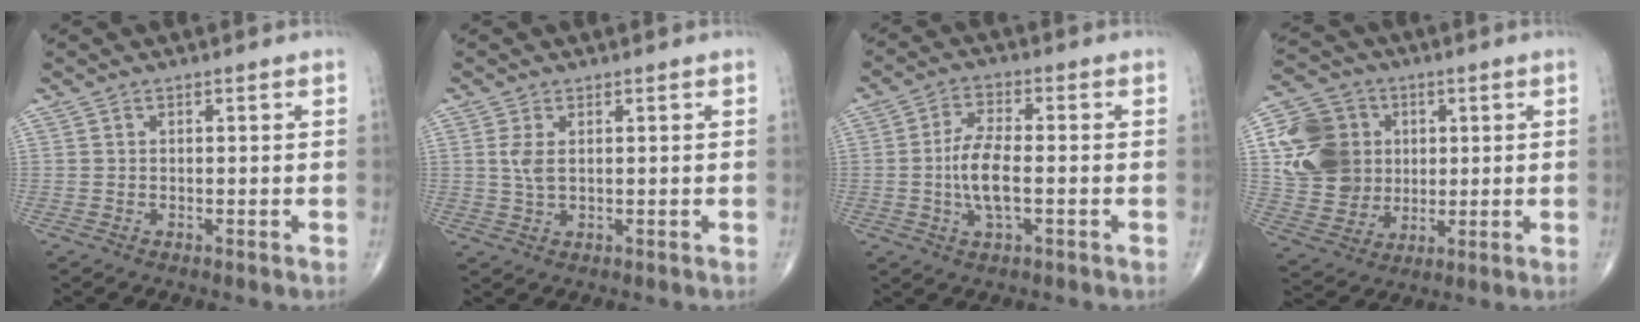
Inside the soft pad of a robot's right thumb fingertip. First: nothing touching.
{"total": 3.0, "force": [0.7, 1.3, 2.5], "torque": [-0.058, -0.001, 0.021]}
{"total": 7.9, "force": [-1.2, 3.0, 7.2], "torque": [-0.147, 0.011, -0.024]}
{"total": 15.4, "force": [2.5, 13.2, 7.6], "torque": [-0.122, 0.002, 0.051]}